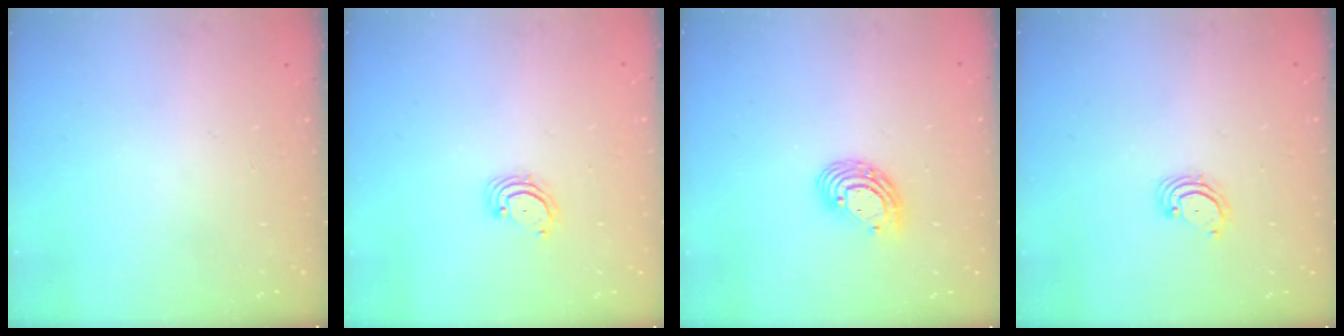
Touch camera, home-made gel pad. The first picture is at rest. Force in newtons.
{"total": 2.6, "press": 2.6, "slide": 0.3}
{"total": 9.2, "press": 9.1, "slide": 1.6}
{"total": 2.6, "press": 2.6, "slide": 0.3}